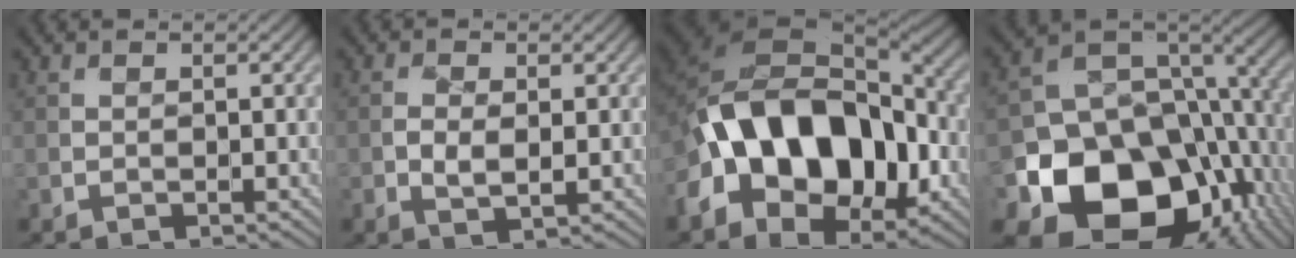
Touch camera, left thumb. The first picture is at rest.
{"total": 2.6, "force": [-0.2, 1.4, 2.2], "torque": [-0.041, -0.004, -0.002]}
{"total": 16.4, "force": [-3.1, 11.0, 11.8], "torque": [-0.205, -0.007, -0.061]}
{"total": 19.0, "force": [-6.7, 14.1, 10.9], "torque": [-0.209, -0.051, -0.089]}